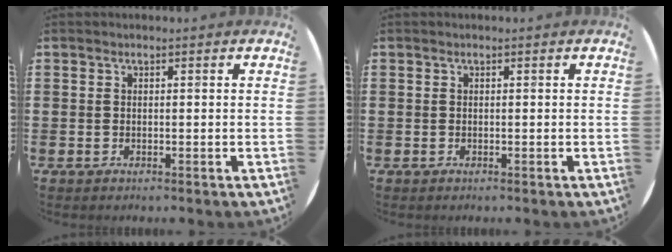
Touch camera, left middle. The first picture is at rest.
{"total": 0.0}